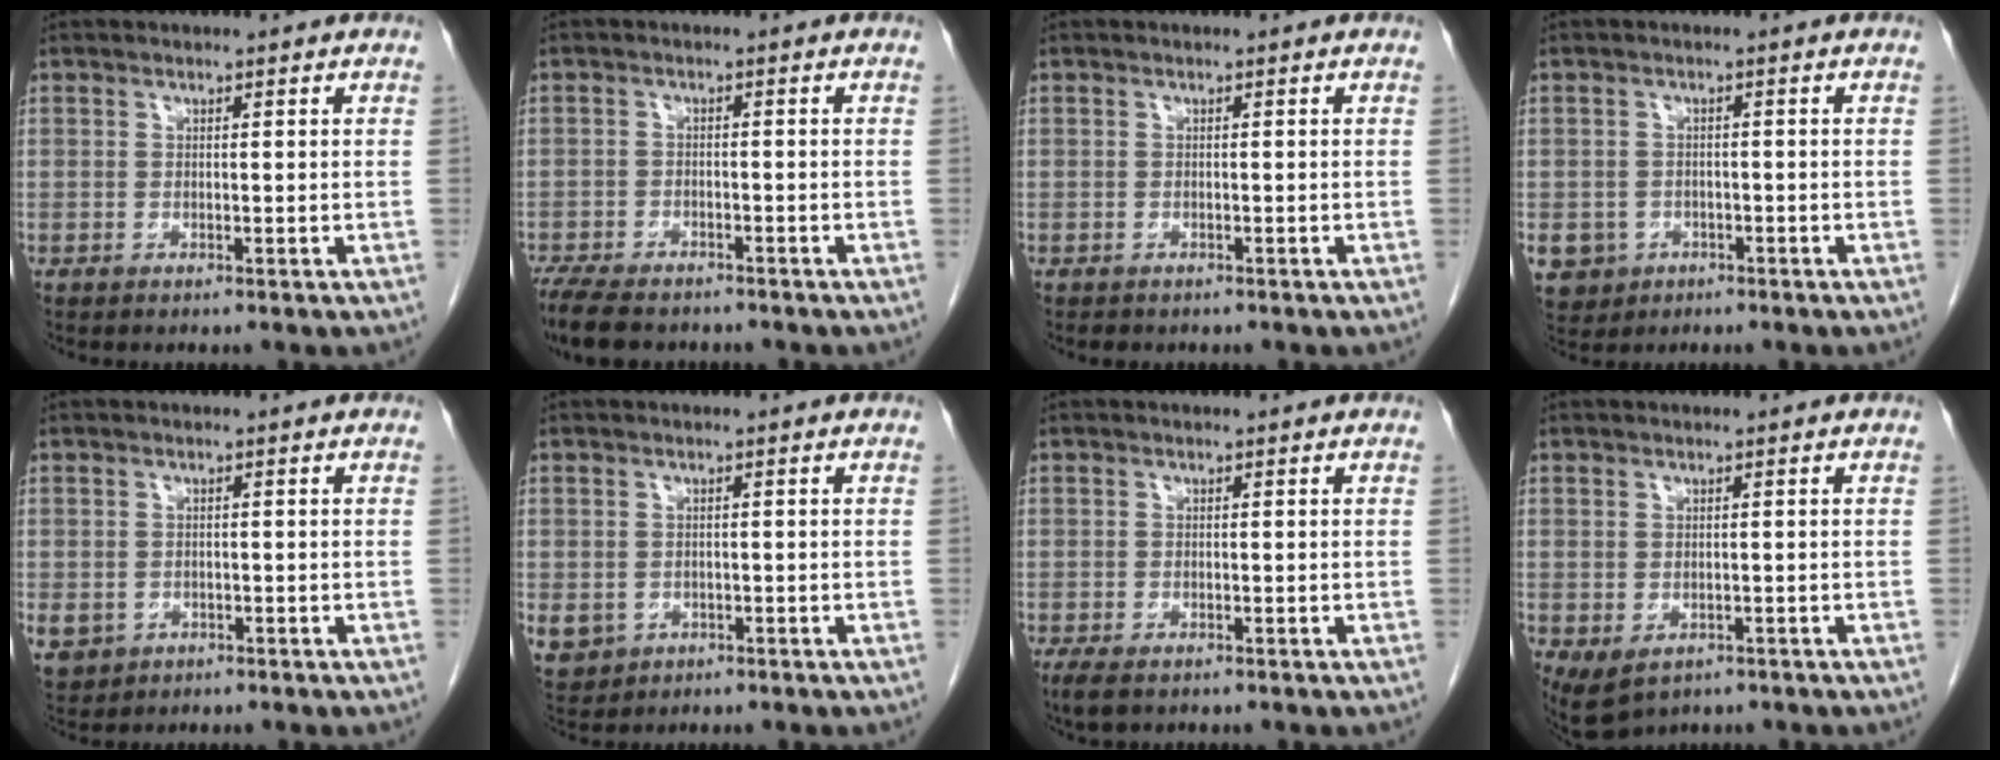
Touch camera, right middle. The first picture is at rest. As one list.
[{"total": 9.3, "force": [-7.6, 3.4, 4.3], "torque": [-0.082, -0.014, -0.118]}, {"total": 1.3, "force": [-1.1, 0.7, 0.4], "torque": [-0.014, -0.003, -0.012]}, {"total": 6.3, "force": [-2.8, 5.5, 1.4], "torque": [-0.036, 0.002, -0.039]}, {"total": 7.6, "force": [-2.9, 6.6, 2.6], "torque": [-0.082, -0.003, -0.036]}, {"total": 7.3, "force": [-2.6, 6.4, 2.4], "torque": [-0.073, -0.003, -0.032]}, {"total": 3.0, "force": [-2.0, 1.4, 1.8], "torque": [-0.041, -0.009, -0.030]}, {"total": 5.1, "force": [-2.4, 3.4, 2.8], "torque": [-0.052, -0.008, -0.029]}]